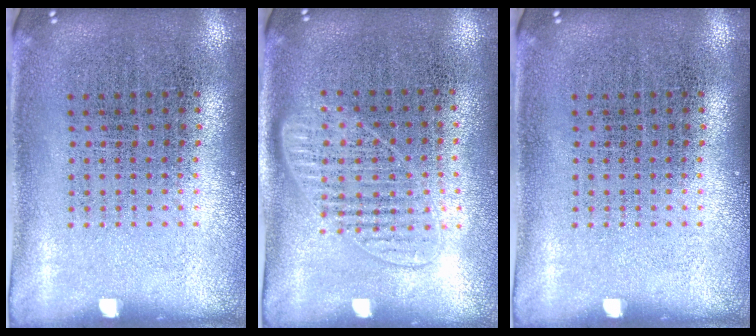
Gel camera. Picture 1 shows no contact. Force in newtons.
{"total": 1.2, "press": 1.1, "slide": 0.4}
{"total": 0.0}